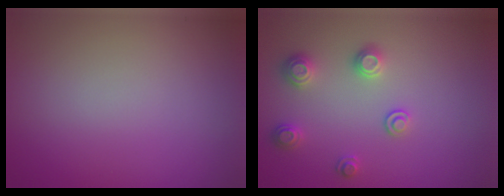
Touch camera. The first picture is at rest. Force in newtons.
{"total": 2.4, "press": 2.4, "slide": 0.4}